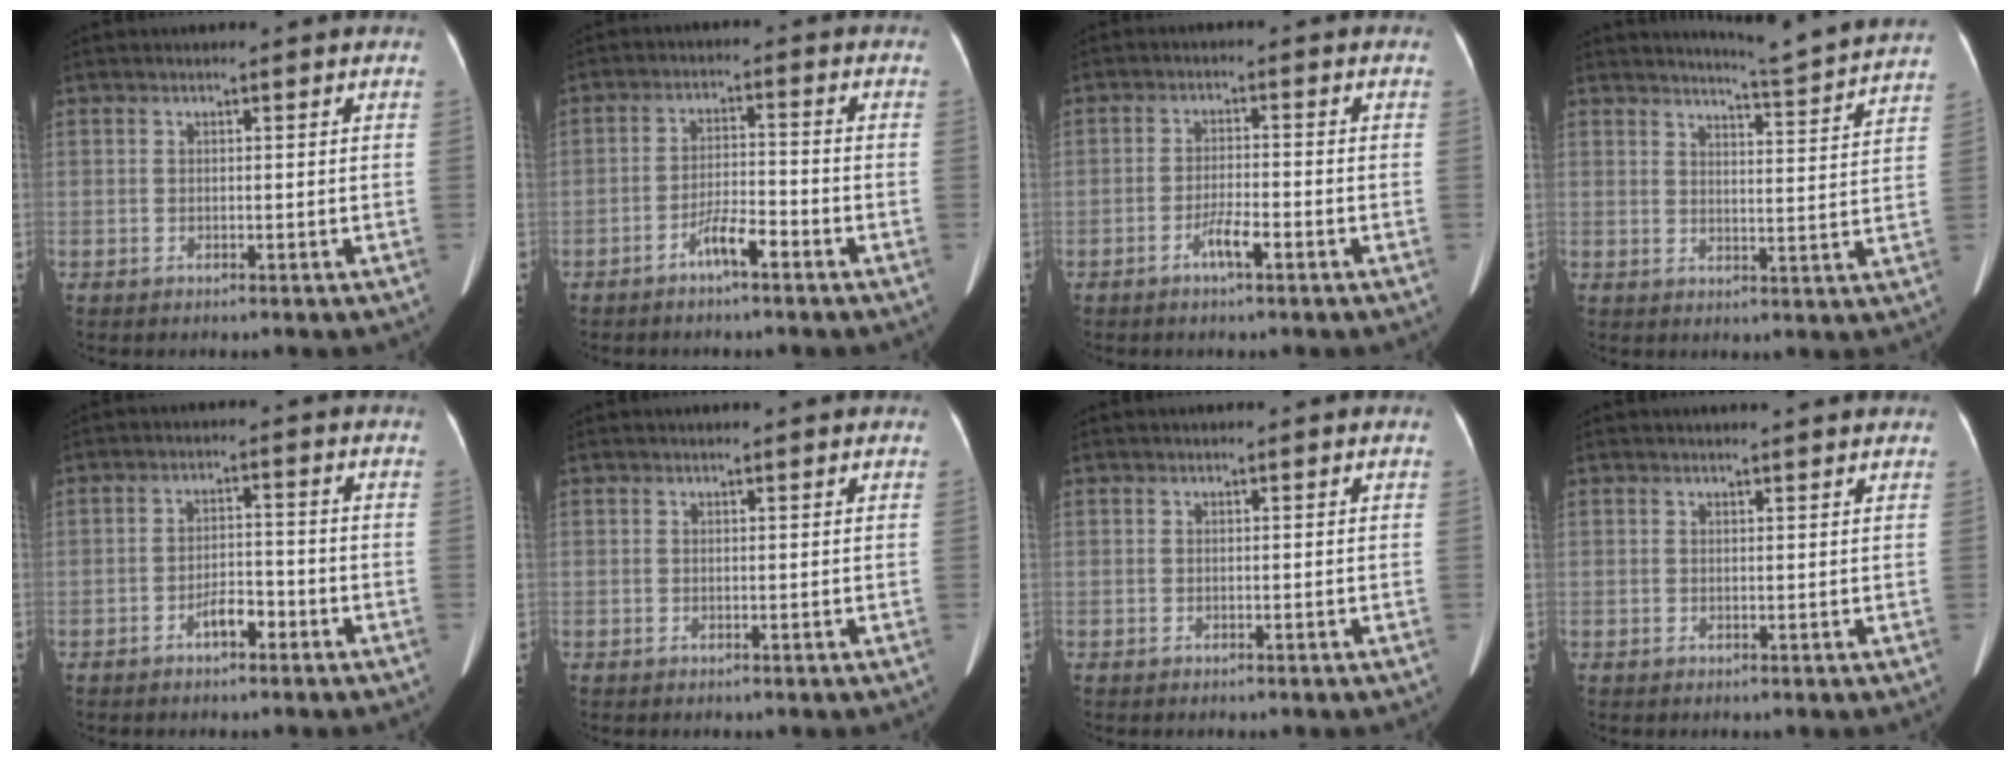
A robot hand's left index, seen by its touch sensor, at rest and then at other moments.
{"total": 4.3, "force": [-3.1, 0.4, 2.9], "torque": [-0.062, 0.000, -0.057]}
{"total": 3.4, "force": [-2.2, 0.3, 2.6], "torque": [-0.054, -0.004, -0.039]}
{"total": 11.6, "force": [11.2, -1.8, 2.6], "torque": [-0.053, -0.046, 0.135]}
{"total": 3.5, "force": [-2.4, 1.3, 2.3], "torque": [-0.043, 0.003, -0.042]}
{"total": 1.1, "force": [1.0, -0.1, 0.4], "torque": [-0.013, 0.005, 0.012]}
{"total": 0.0}
{"total": 3.7, "force": [3.5, 0.0, 1.2], "torque": [-0.022, 0.007, 0.035]}